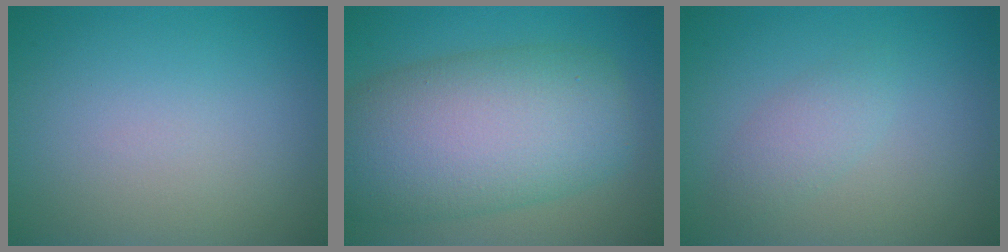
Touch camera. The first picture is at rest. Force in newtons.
{"total": 11.3, "press": 11.3, "slide": 0.3}
{"total": 1.9, "press": 1.9, "slide": 0.1}